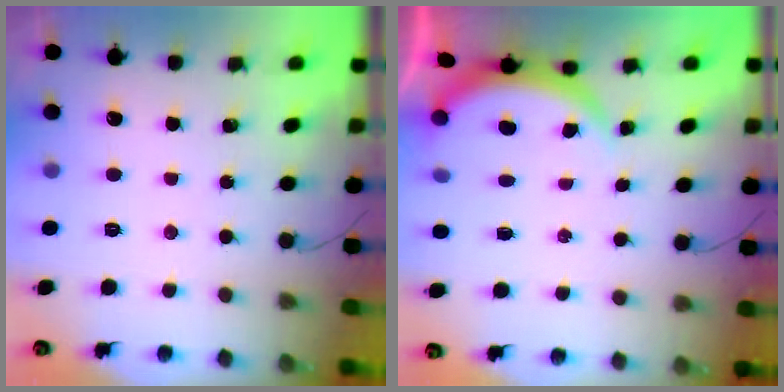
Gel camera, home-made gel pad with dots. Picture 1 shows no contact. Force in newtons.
{"total": 3.9, "press": 3.9, "slide": 0.3}